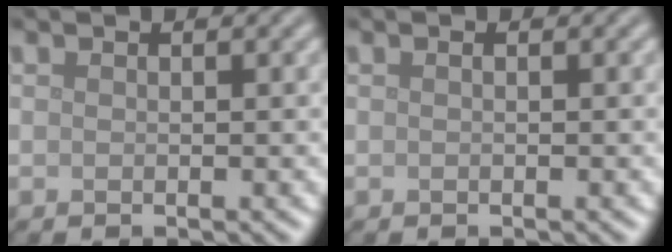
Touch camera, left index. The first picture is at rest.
{"total": 0.0}